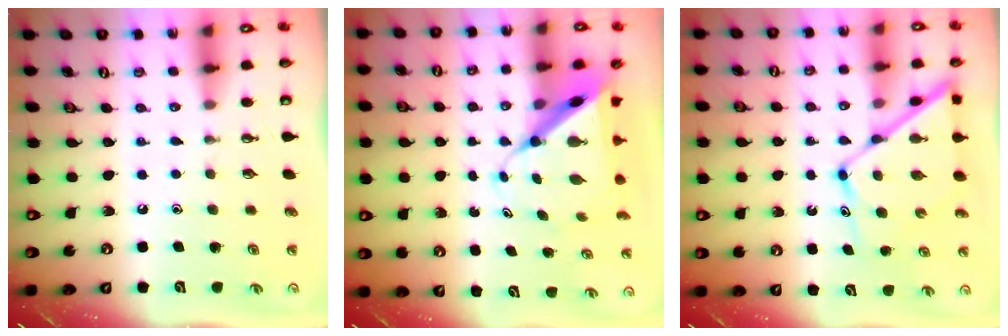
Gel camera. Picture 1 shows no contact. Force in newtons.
{"total": 8.7, "press": 8.7, "slide": 0.8}
{"total": 13.4, "press": 13.3, "slide": 1.2}